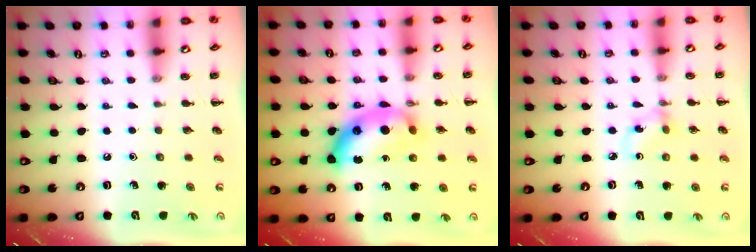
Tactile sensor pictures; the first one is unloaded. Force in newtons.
{"total": 14.1, "press": 14.1, "slide": 0.3}
{"total": 2.9, "press": 2.8, "slide": 0.9}